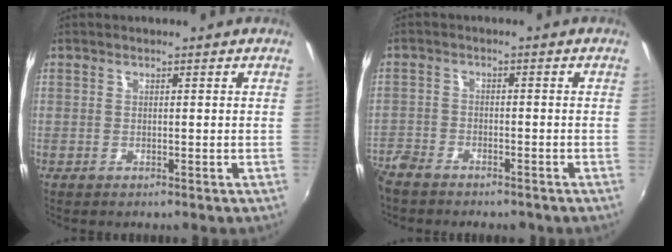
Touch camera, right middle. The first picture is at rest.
{"total": 8.7, "force": [-7.1, 3.9, 3.1], "torque": [-0.097, -0.020, -0.124]}